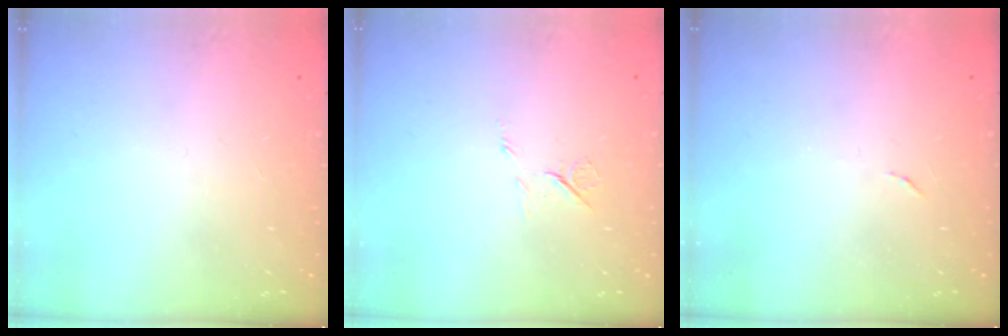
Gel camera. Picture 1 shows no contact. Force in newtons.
{"total": 6.0, "press": 6.0, "slide": 0.8}
{"total": 4.0, "press": 4.0, "slide": 0.3}